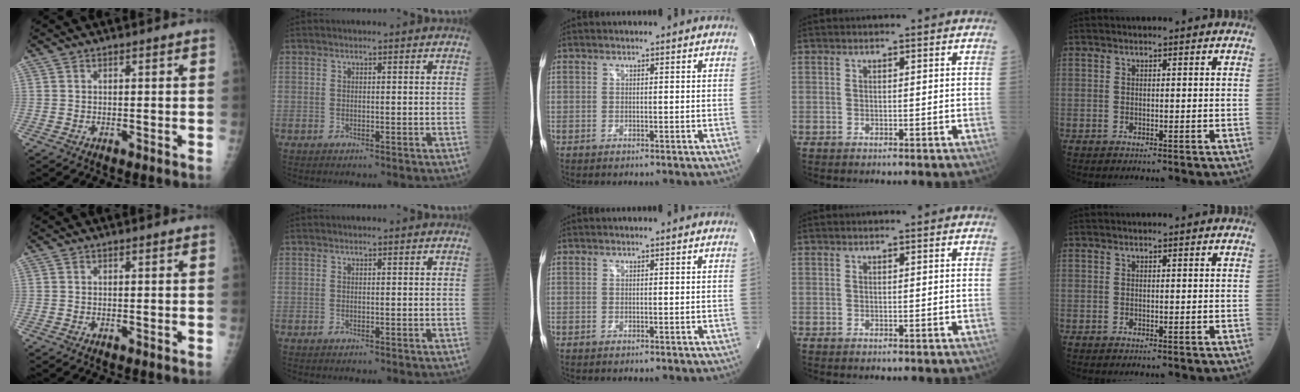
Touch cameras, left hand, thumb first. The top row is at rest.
{}